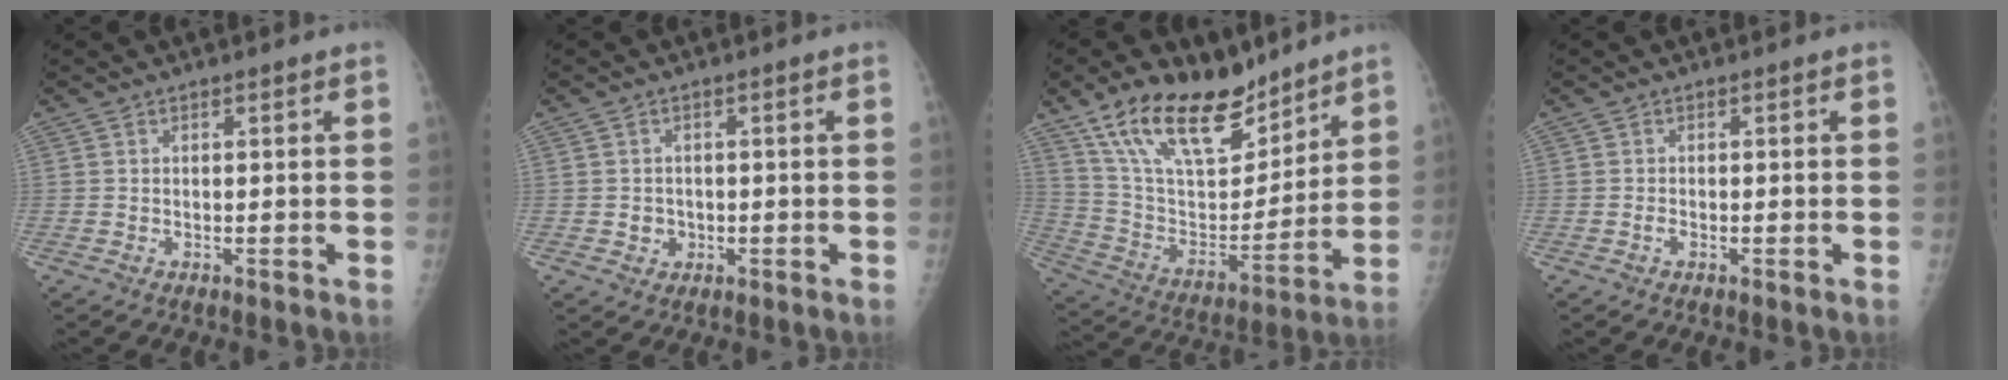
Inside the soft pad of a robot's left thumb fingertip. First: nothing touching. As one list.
[{"total": 2.2, "force": [-0.4, 2.1, 0.7], "torque": [0.002, 0.005, -0.002]}, {"total": 21.5, "force": [15.0, 9.8, 11.9], "torque": [-0.171, -0.064, 0.275]}, {"total": 0.8, "force": [-0.4, 0.6, 0.5], "torque": [-0.006, 0.002, -0.008]}]